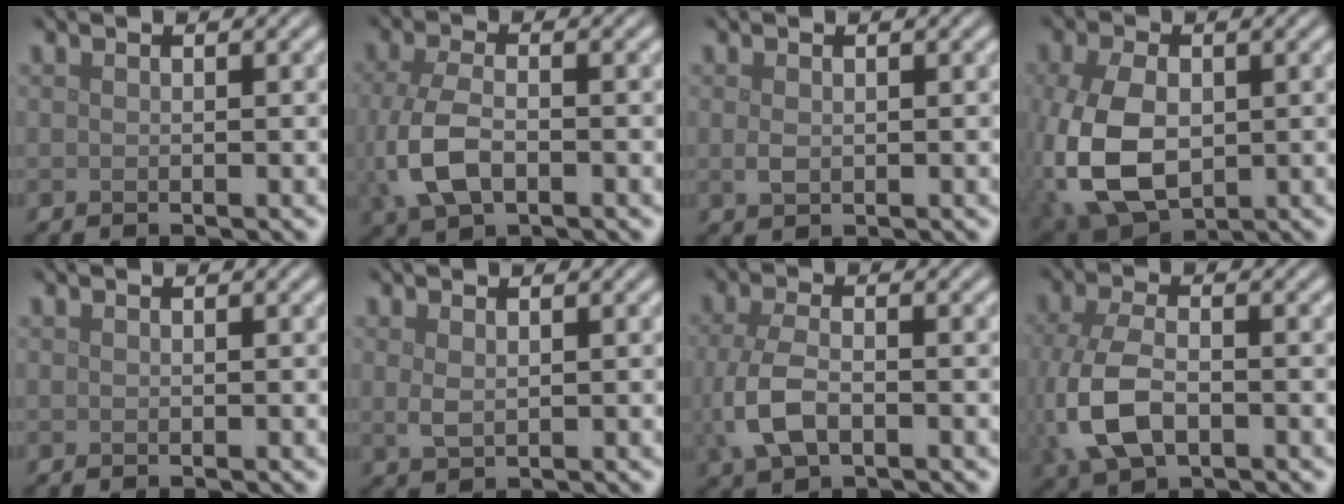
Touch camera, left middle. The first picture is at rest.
{"total": 5.2, "force": [-1.1, 3.0, 4.2], "torque": [-0.105, -0.010, -0.022]}
{"total": 1.1, "force": [0.1, 0.8, 0.8], "torque": [-0.021, -0.002, 0.003]}
{"total": 8.7, "force": [-1.2, 5.5, 6.6], "torque": [-0.165, -0.013, -0.016]}
{"total": 0.0}
{"total": 1.4, "force": [0.4, 0.8, 1.1], "torque": [-0.028, -0.002, 0.012]}
{"total": 4.4, "force": [-0.9, 2.4, 3.6], "torque": [-0.091, -0.007, -0.021]}
{"total": 6.7, "force": [-1.4, 3.9, 5.2], "torque": [-0.137, -0.008, -0.029]}